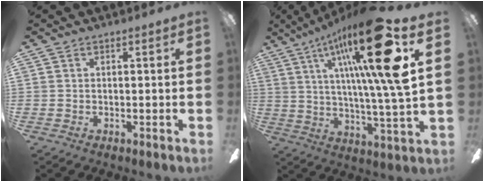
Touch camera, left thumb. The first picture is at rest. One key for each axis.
{"total": 25.5, "fx": 10.5, "fy": 4.7, "fz": 22.8, "tx": -0.365, "ty": -0.047, "tz": 0.152}